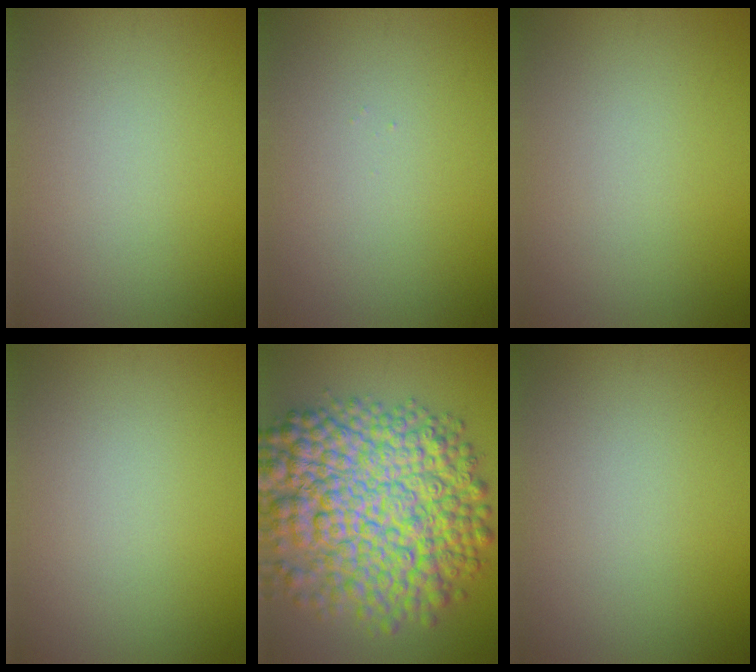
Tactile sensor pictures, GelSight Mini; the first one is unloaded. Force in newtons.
{"total": 0.0}
{"total": 0.0}
{"total": 0.0}
{"total": 13.7, "press": 13.7, "slide": 0.3}
{"total": 0.0}